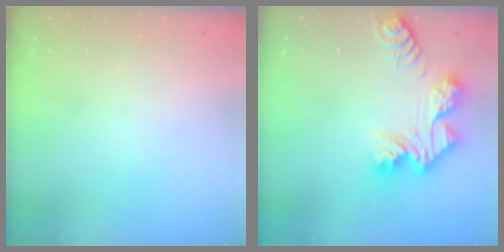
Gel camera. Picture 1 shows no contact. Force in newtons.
{"total": 12.0, "press": 12.0, "slide": 1.1}